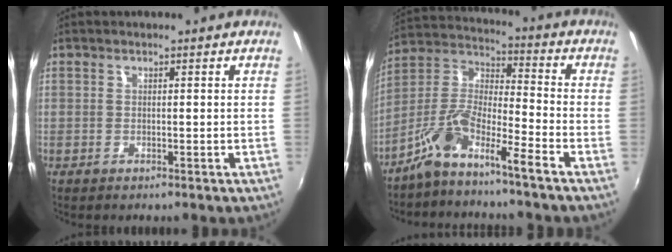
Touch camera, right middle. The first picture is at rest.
{"total": 8.8, "force": [-6.2, 0.2, 6.2], "torque": [-0.135, 0.010, -0.127]}